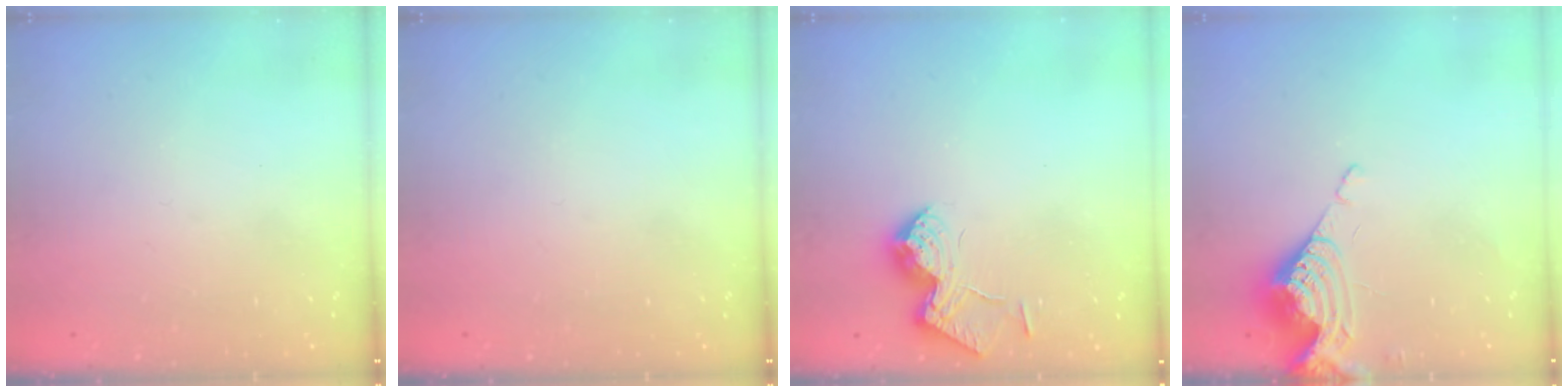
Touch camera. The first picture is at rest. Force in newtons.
{"total": 0.0}
{"total": 12.5, "press": 12.5, "slide": 0.7}
{"total": 6.9, "press": 6.9, "slide": 0.6}